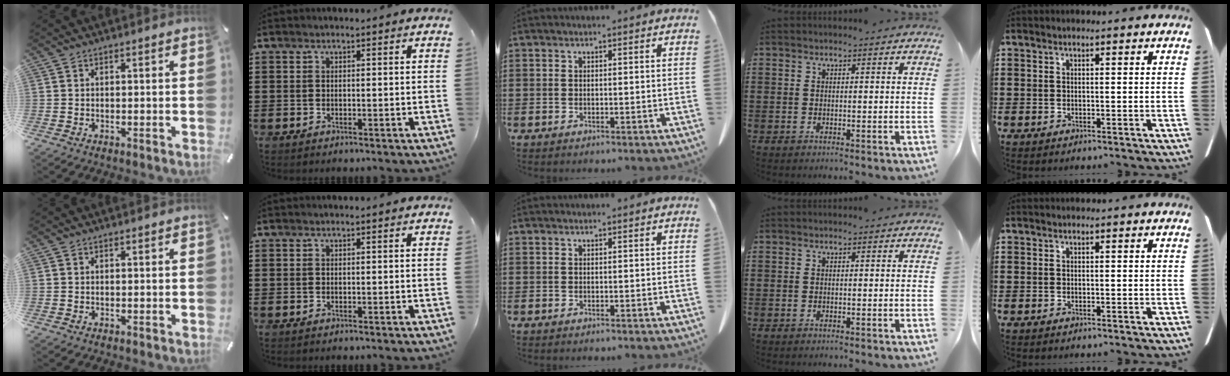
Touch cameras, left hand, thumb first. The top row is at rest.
{}